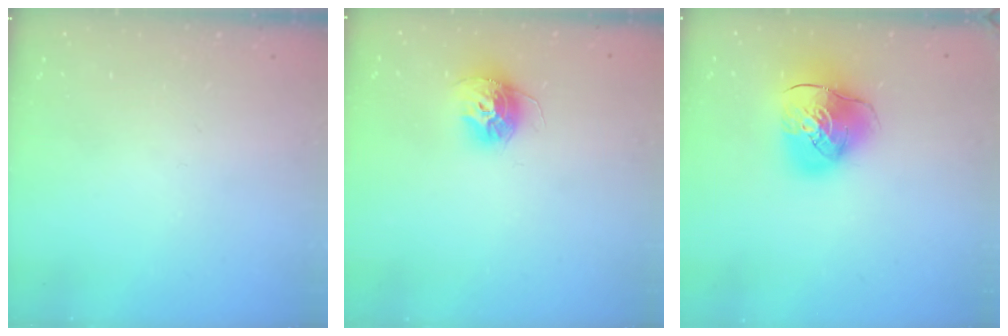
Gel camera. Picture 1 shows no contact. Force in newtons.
{"total": 11.9, "press": 11.9, "slide": 0.9}
{"total": 12.1, "press": 11.9, "slide": 1.9}